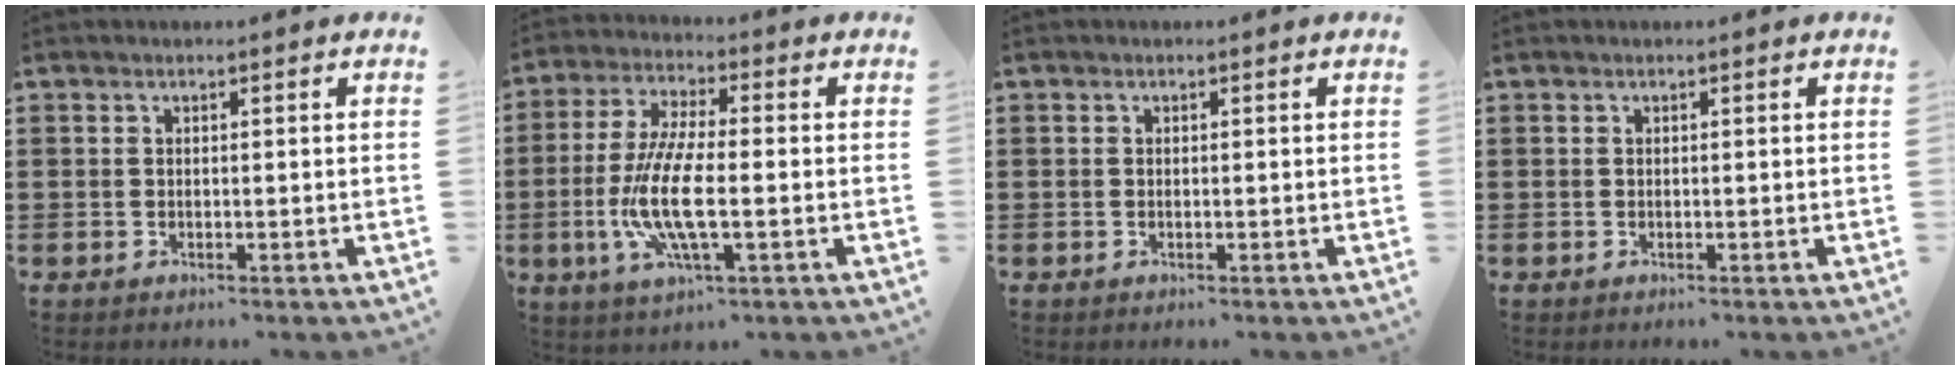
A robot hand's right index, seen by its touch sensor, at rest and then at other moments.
{"total": 10.3, "force": [-2.4, 2.9, 9.6], "torque": [-0.223, -0.020, -0.054]}
{"total": 0.0}
{"total": 0.0}